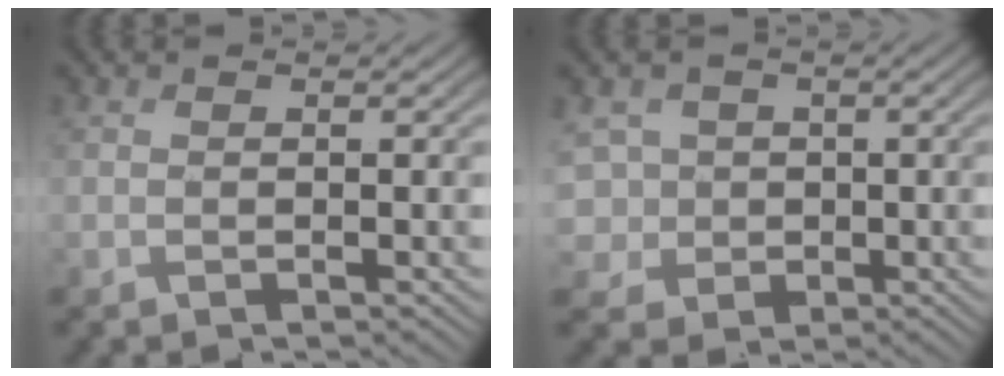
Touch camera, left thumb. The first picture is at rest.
{"total": 5.4, "force": [0.3, 5.2, 1.6], "torque": [-0.061, -0.003, -0.012]}